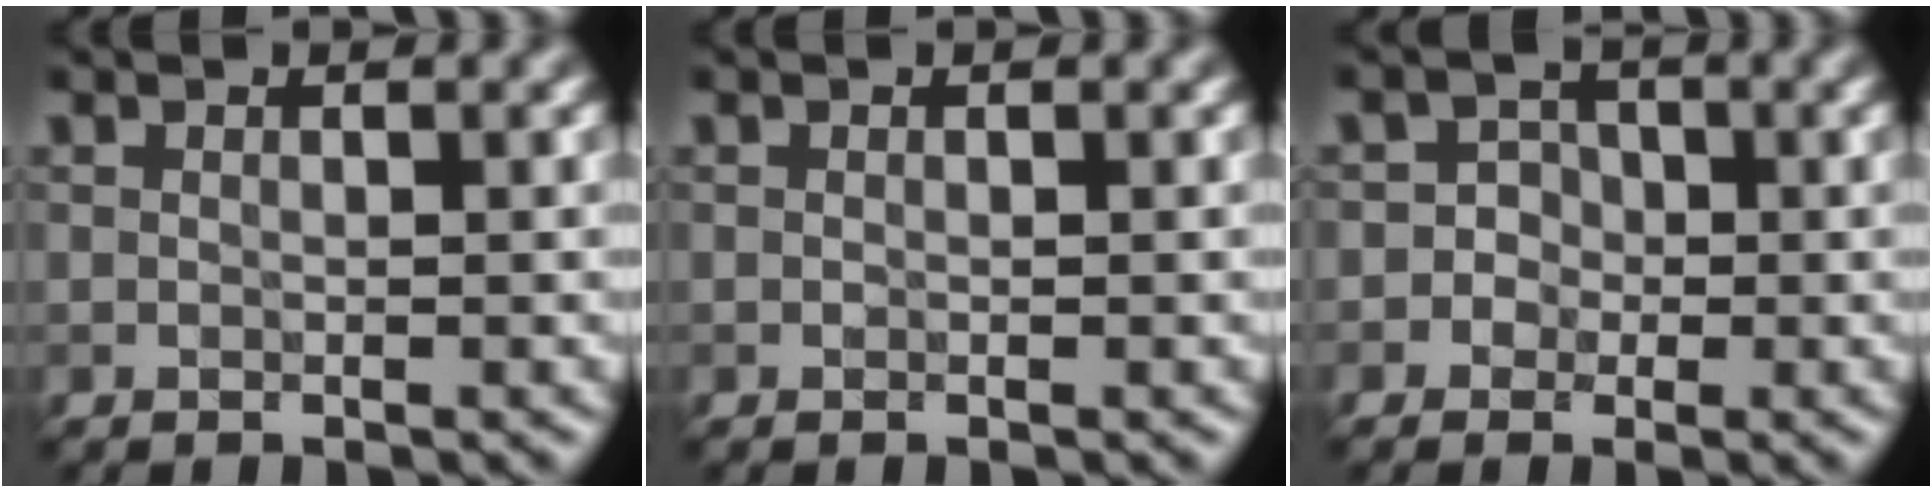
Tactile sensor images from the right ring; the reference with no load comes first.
{"total": 0.0}
{"total": 2.0, "force": [-0.7, 1.9, 0.0], "torque": [0.034, 0.005, -0.020]}